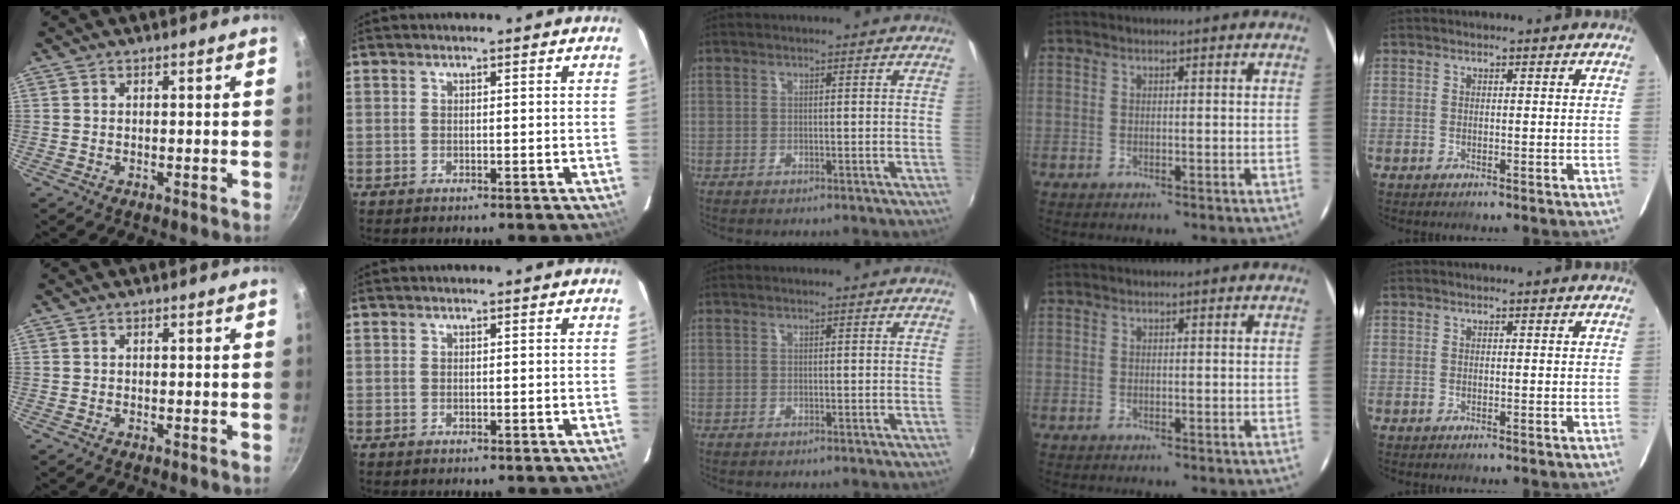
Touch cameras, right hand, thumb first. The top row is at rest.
{}